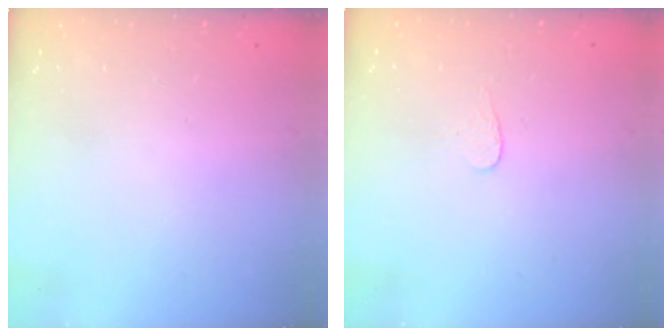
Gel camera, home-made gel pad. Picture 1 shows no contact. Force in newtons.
{"total": 2.7, "press": 2.7, "slide": 0.3}